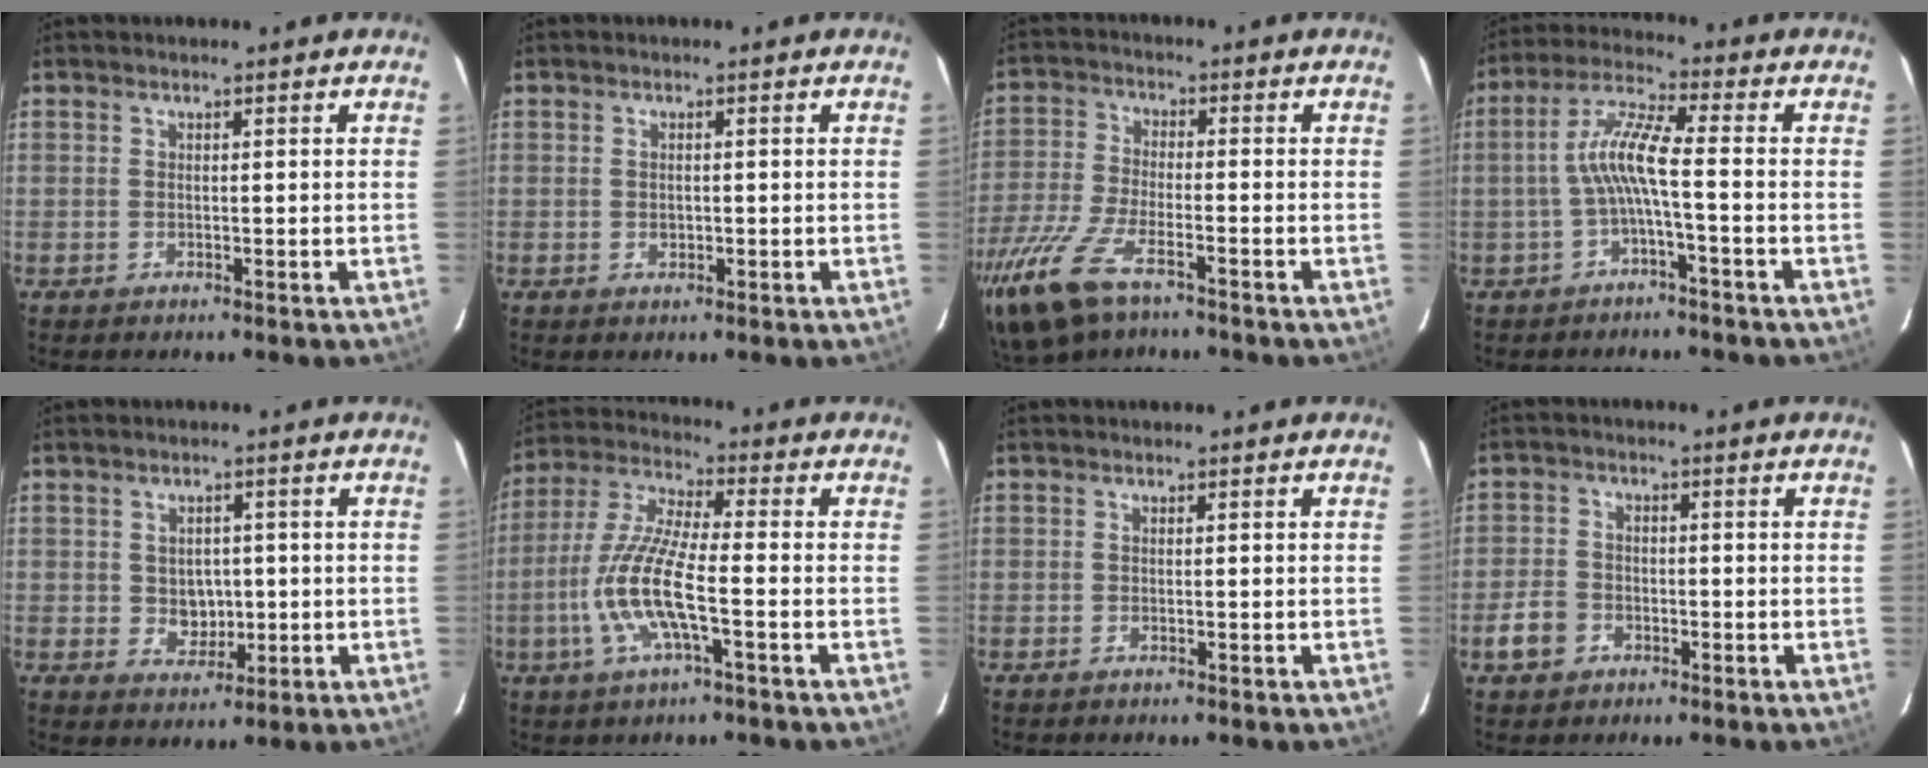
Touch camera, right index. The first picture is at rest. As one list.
[{"total": 1.4, "force": [-0.3, 1.1, 0.7], "torque": [-0.012, 0.002, -0.004]}, {"total": 14.4, "force": [-9.3, 5.4, 9.6], "torque": [-0.224, -0.037, -0.185]}, {"total": 6.8, "force": [-1.9, 0.2, 6.5], "torque": [-0.152, 0.016, -0.035]}, {"total": 4.7, "force": [-0.3, 4.1, 2.3], "torque": [-0.043, 0.004, 0.005]}, {"total": 12.4, "force": [-3.8, 2.2, 11.6], "torque": [-0.247, -0.003, -0.077]}, {"total": 0.0}, {"total": 5.3, "force": [-2.6, 4.2, 1.8], "torque": [-0.048, 0.013, -0.042]}]